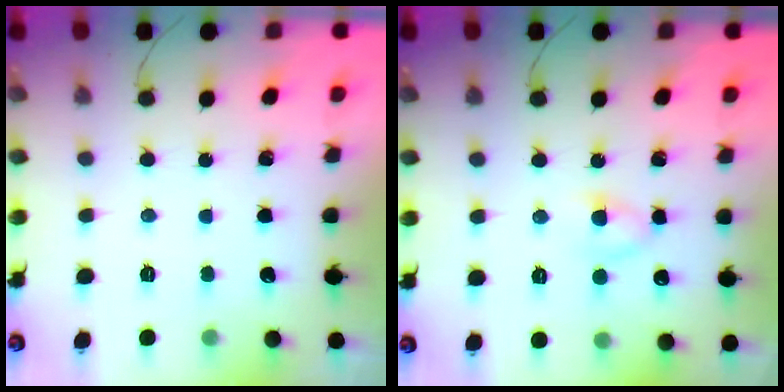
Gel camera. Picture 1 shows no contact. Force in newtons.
{"total": 3.9, "press": 3.7, "slide": 1.1}